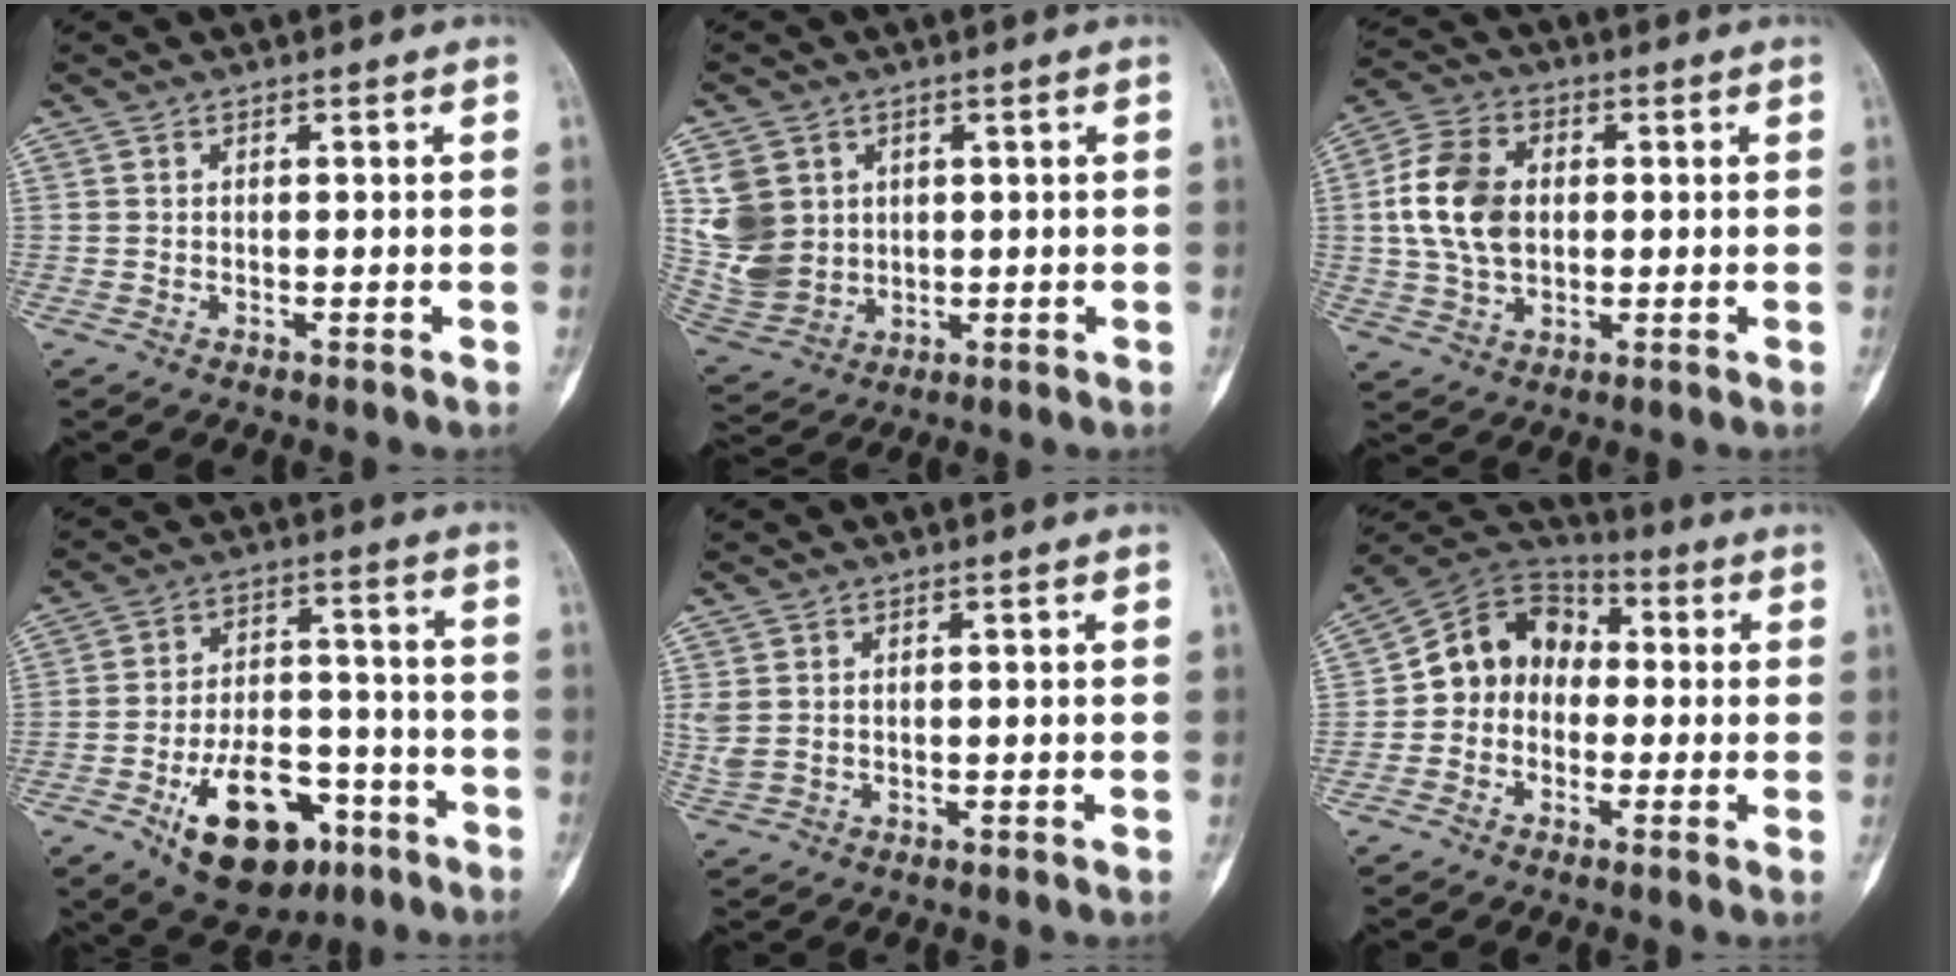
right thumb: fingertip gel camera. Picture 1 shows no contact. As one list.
[{"total": 10.2, "force": [2.6, 8.6, 4.9], "torque": [-0.083, -0.007, 0.073]}, {"total": 12.0, "force": [0.9, 8.4, 8.5], "torque": [-0.157, 0.011, 0.016]}, {"total": 17.8, "force": [-8.8, 10.0, 11.9], "torque": [-0.158, 0.055, -0.127]}, {"total": 2.7, "force": [0.5, 2.0, 1.7], "torque": [-0.054, 0.004, 0.018]}, {"total": 11.0, "force": [-0.8, 9.4, 5.6], "torque": [-0.070, 0.042, -0.032]}]